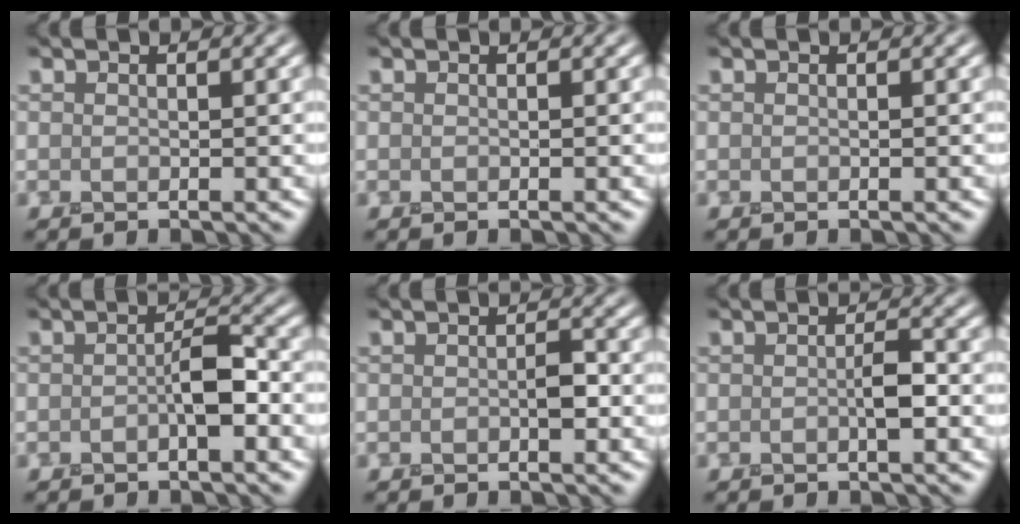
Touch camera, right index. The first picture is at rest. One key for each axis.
{"total": 0.0}
{"total": 0.0}
{"total": 2.1, "fx": -0.7, "fy": 0.5, "fz": 1.9, "tx": -0.035, "ty": 0.009, "tz": -0.015}
{"total": 1.0, "fx": -0.3, "fy": 0.3, "fz": 0.8, "tx": -0.018, "ty": 0.004, "tz": -0.007}
{"total": 1.3, "fx": -0.4, "fy": 0.2, "fz": 1.3, "tx": -0.025, "ty": 0.006, "tz": -0.008}